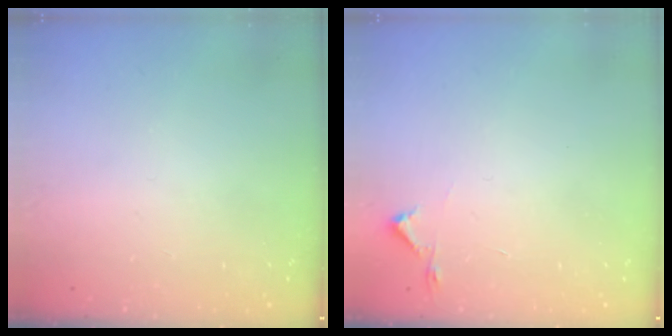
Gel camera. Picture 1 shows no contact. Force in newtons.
{"total": 2.7, "press": 2.6, "slide": 0.4}